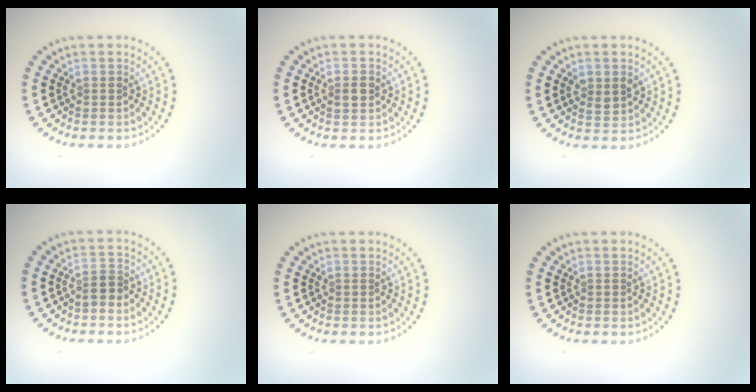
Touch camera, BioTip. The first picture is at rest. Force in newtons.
{"total": 1.2, "press": 1.1, "slide": 0.1}
{"total": 1.7, "press": 1.7, "slide": 0.3}
{"total": 1.6, "press": 1.5, "slide": 0.7}
{"total": 0.0}
{"total": 0.0}